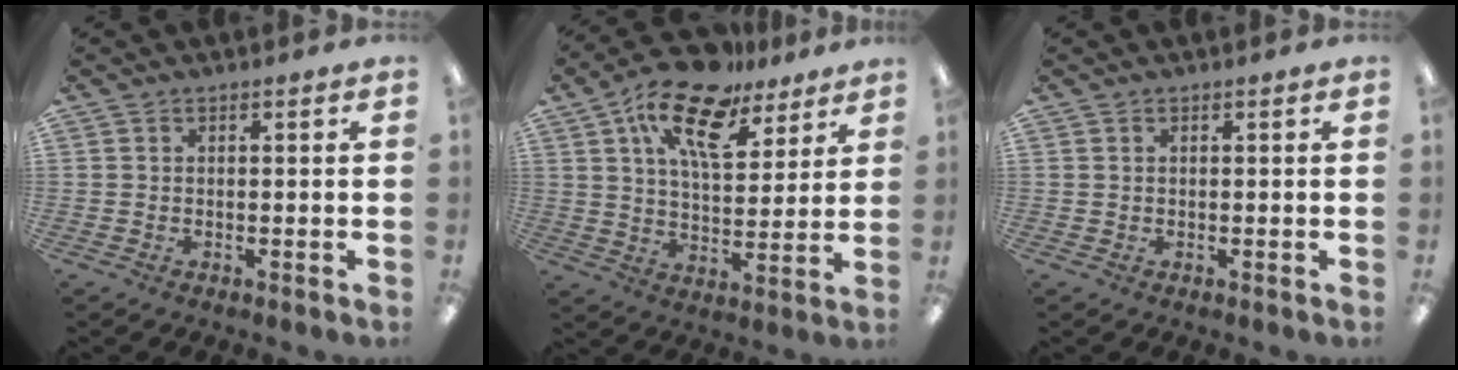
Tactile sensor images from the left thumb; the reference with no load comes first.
{"total": 16.4, "force": [10.7, 7.2, 10.1], "torque": [-0.169, -0.047, 0.183]}
{"total": 0.0}